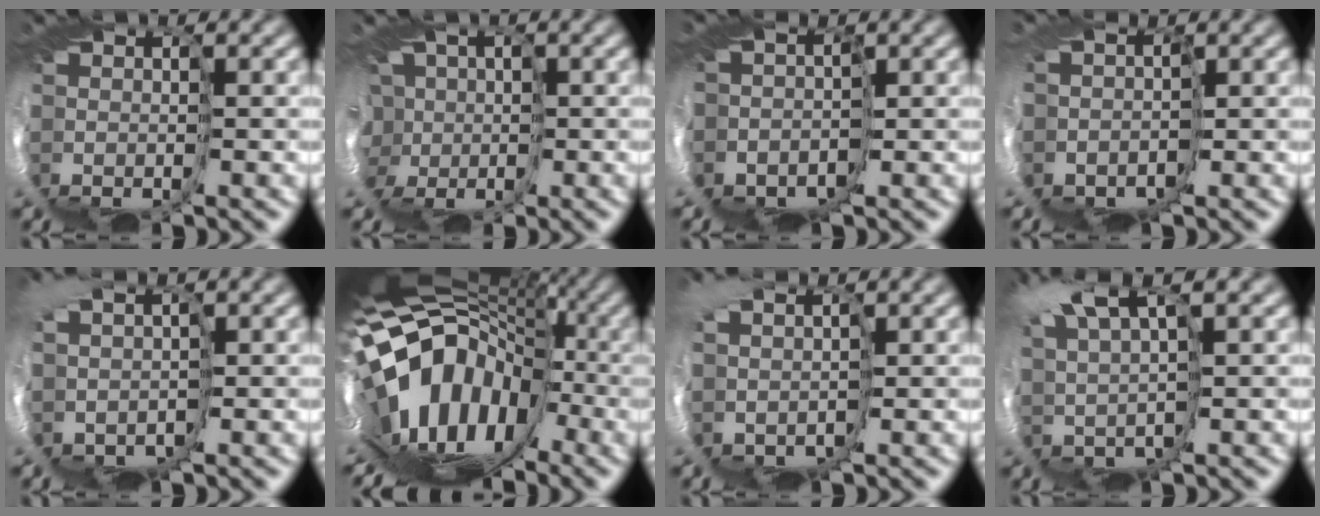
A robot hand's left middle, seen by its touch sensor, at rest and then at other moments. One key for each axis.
{"total": 8.4, "fx": -1.9, "fy": 7.3, "fz": 3.6, "tx": -0.112, "ty": 0.000, "tz": -0.062}
{"total": 7.2, "fx": -2.5, "fy": 5.4, "fz": 4.1, "tx": -0.081, "ty": -0.001, "tz": -0.035}
{"total": 5.9, "fx": -1.7, "fy": 4.3, "fz": 3.7, "tx": -0.065, "ty": -0.005, "tz": -0.021}
{"total": 4.7, "fx": 0.0, "fy": 3.1, "fz": 3.5, "tx": -0.081, "ty": -0.028, "tz": -0.006}
{"total": 13.4, "fx": -1.8, "fy": 8.8, "fz": 10.0, "tx": -0.171, "ty": 0.020, "tz": -0.036}
{"total": 4.3, "fx": 1.0, "fy": 3.1, "fz": 2.9, "tx": -0.066, "ty": -0.019, "tz": 0.008}
{"total": 5.2, "fx": 4.0, "fy": 0.5, "fz": 3.3, "tx": -0.095, "ty": 0.014, "tz": 0.066}